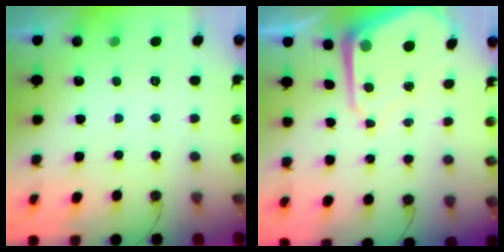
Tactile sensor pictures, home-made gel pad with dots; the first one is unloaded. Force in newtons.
{"total": 9.1, "press": 9.1, "slide": 0.7}